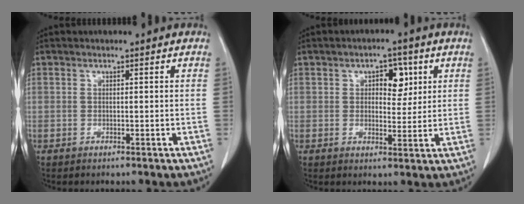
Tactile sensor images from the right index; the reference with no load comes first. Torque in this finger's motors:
{"motor_torque": [0.29, 0.27, 0.08, 0.04]}